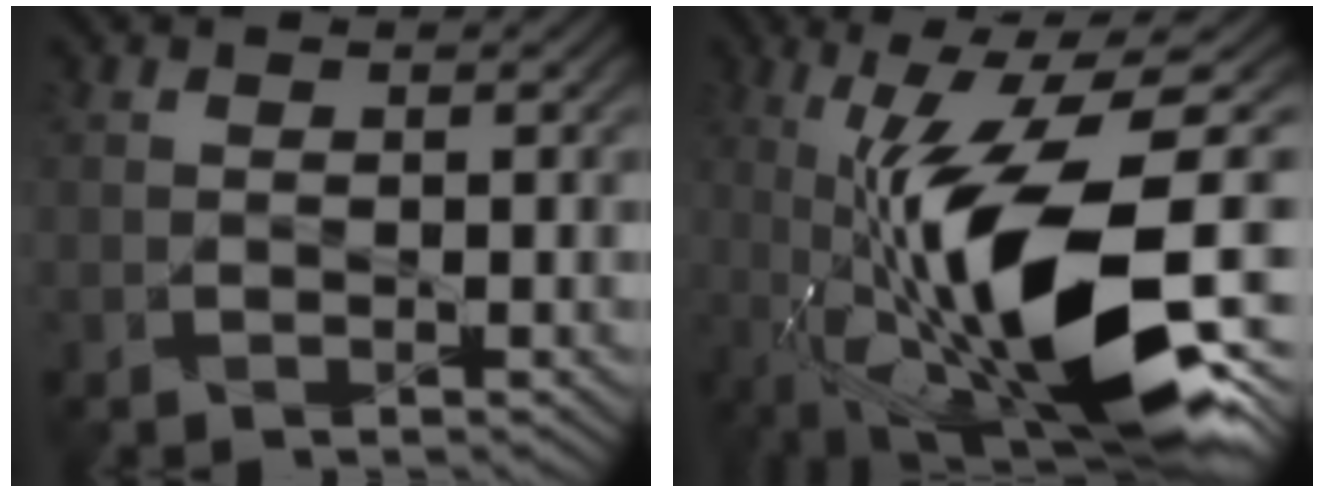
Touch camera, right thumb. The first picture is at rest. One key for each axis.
{"total": 17.0, "fx": -2.5, "fy": 4.8, "fz": 16.1, "tx": -0.281, "ty": 0.005, "tz": -0.040}